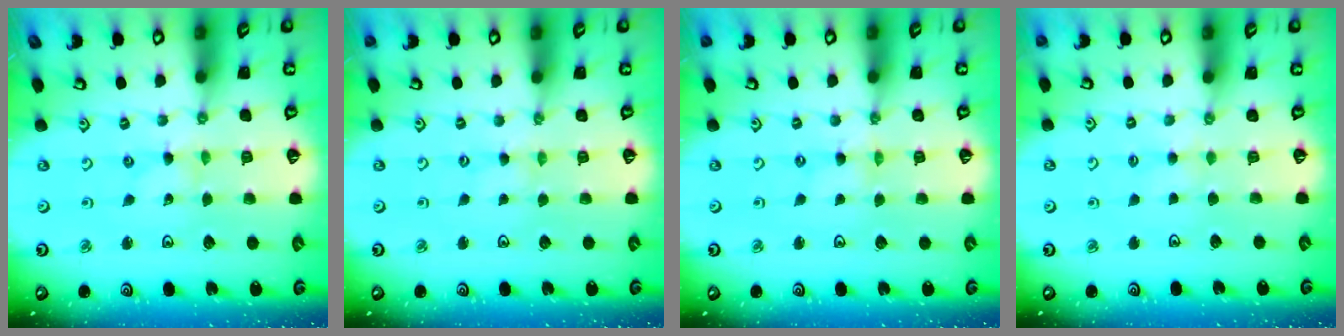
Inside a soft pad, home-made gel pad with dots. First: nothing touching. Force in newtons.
{"total": 0.0}
{"total": 0.0}
{"total": 2.4, "press": 2.4, "slide": 0.5}